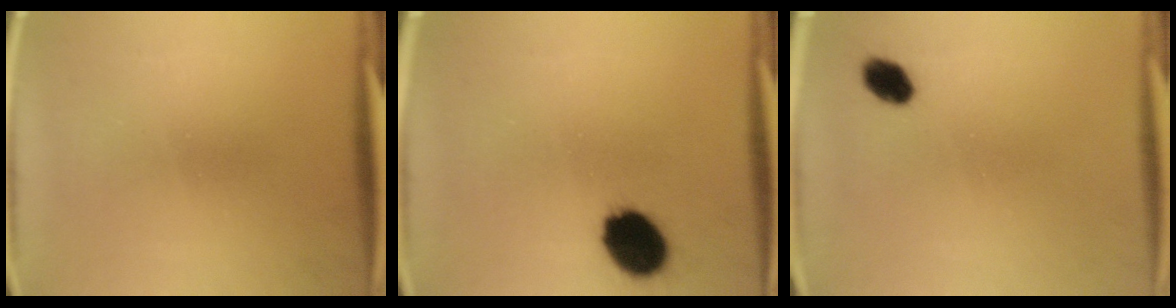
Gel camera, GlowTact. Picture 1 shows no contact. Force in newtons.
{"total": 11.2}
{"total": 4.0}